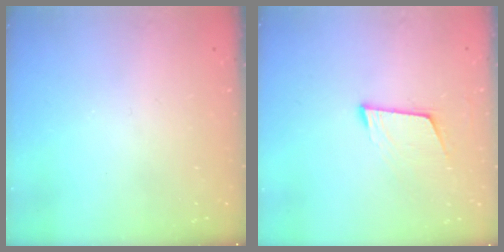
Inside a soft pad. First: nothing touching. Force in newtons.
{"total": 6.7, "press": 6.4, "slide": 2.0}